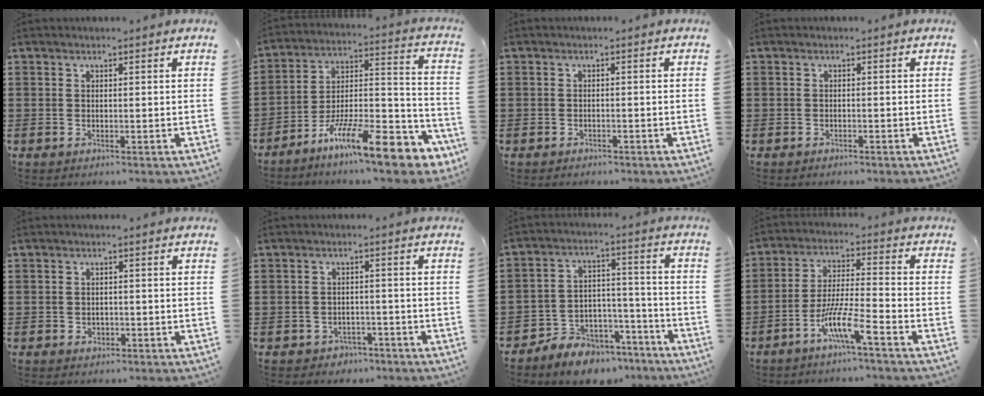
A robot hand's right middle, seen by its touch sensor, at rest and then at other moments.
{"total": 15.1, "force": [-10.7, 3.3, 10.1], "torque": [-0.160, 0.030, -0.187]}
{"total": 1.6, "force": [-1.5, 0.6, 0.0], "torque": [-0.004, 0.005, -0.033]}
{"total": 1.4, "force": [-1.2, 0.5, 0.0], "torque": [-0.005, 0.005, -0.028]}
{"total": 1.6, "force": [-0.9, 1.1, 0.6], "torque": [-0.016, 0.002, -0.020]}
{"total": 2.6, "force": [-2.4, 0.9, -0.1], "torque": [-0.007, 0.003, -0.053]}
{"total": 7.8, "force": [-7.1, 3.1, 0.5], "torque": [-0.008, 0.029, -0.137]}
{"total": 8.3, "force": [-5.4, 0.7, 6.3], "torque": [-0.130, -0.005, -0.104]}